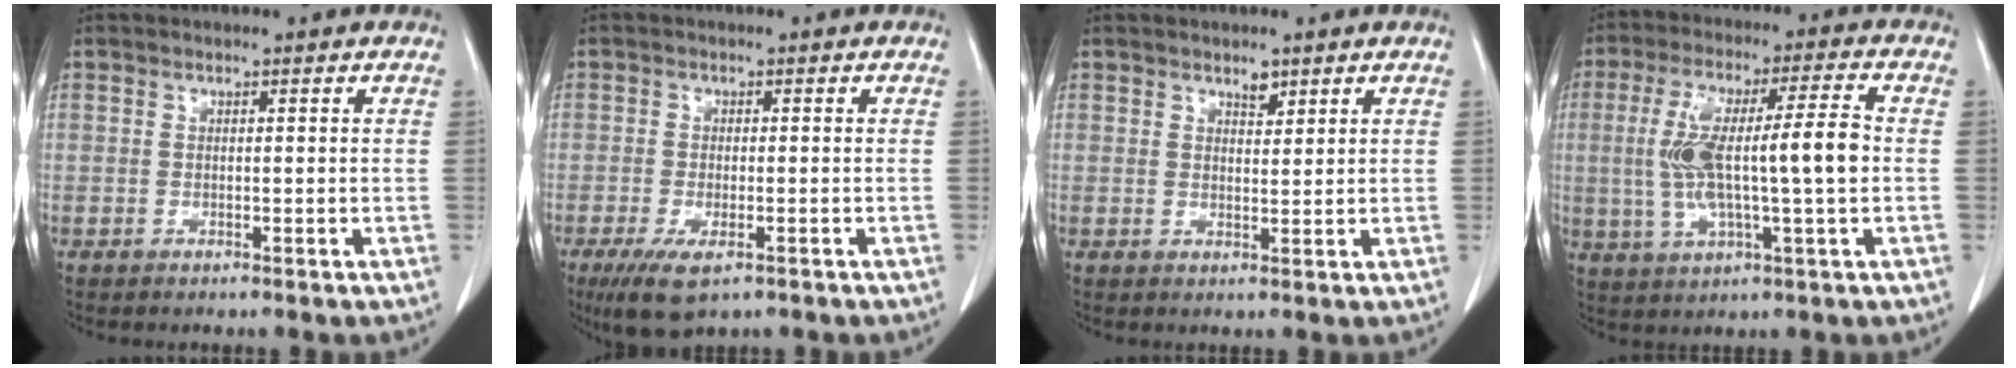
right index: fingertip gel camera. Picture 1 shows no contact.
{"total": 6.2, "force": [-3.6, 2.0, 4.7], "torque": [-0.084, -0.017, -0.057]}
{"total": 1.8, "force": [1.4, 0.7, 0.9], "torque": [-0.014, -0.004, 0.022]}
{"total": 13.4, "force": [-0.1, 1.5, 13.3], "torque": [-0.255, 0.019, 0.000]}